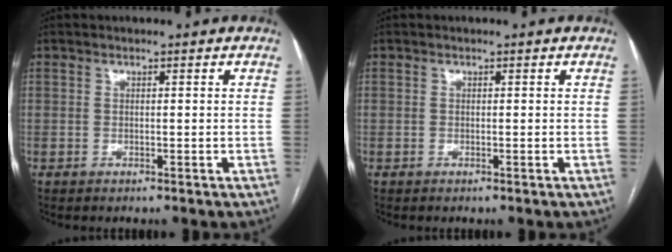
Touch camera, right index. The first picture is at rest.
{"total": 0.0}